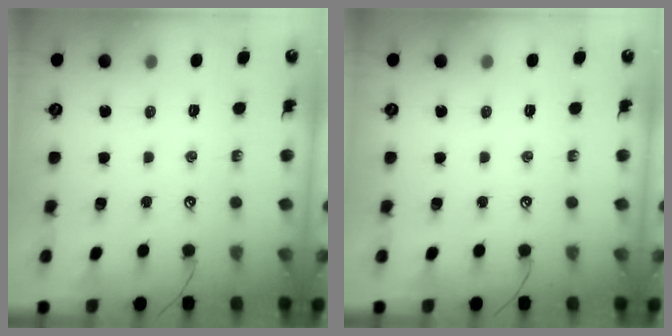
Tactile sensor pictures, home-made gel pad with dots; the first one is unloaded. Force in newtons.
{"total": 0.0}